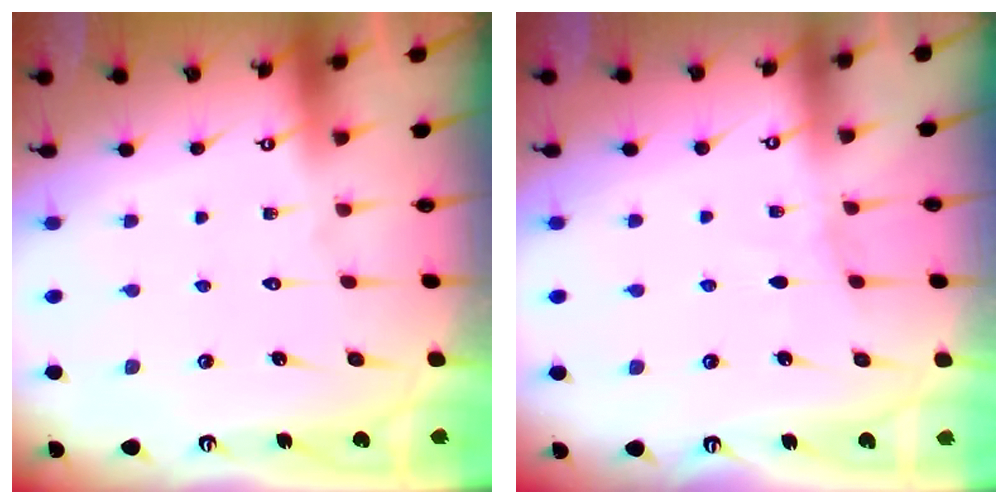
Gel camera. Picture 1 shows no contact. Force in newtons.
{"total": 2.7, "press": 2.7, "slide": 0.3}